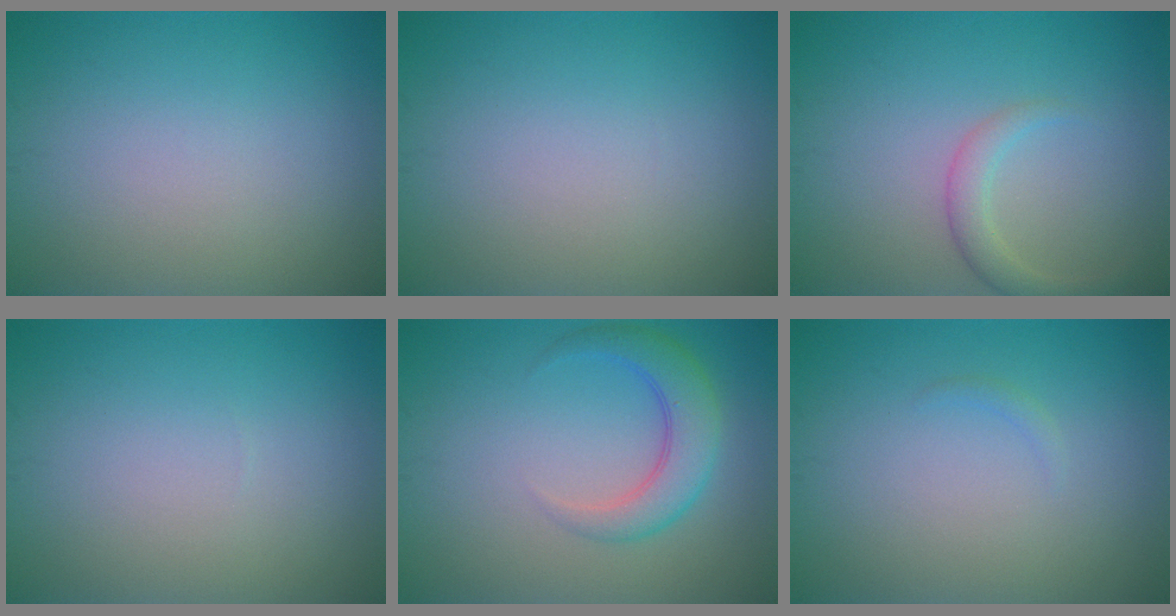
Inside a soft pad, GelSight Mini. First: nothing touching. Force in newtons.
{"total": 0.0}
{"total": 2.0, "press": 2.0, "slide": 0.0}
{"total": 0.0}
{"total": 3.9, "press": 3.9, "slide": 0.1}
{"total": 0.5, "press": 0.5, "slide": 0.1}